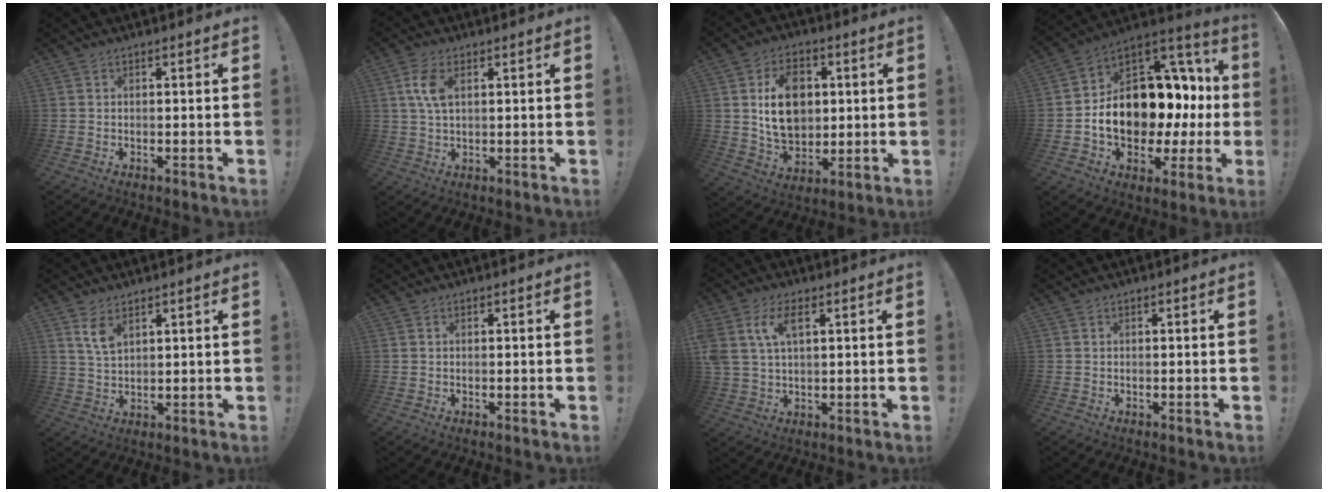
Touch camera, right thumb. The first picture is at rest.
{"total": 6.8, "force": [2.0, 3.7, 5.3], "torque": [-0.113, 0.000, 0.034]}
{"total": 15.7, "force": [2.8, 11.7, 10.2], "torque": [-0.146, 0.000, 0.055]}
{"total": 18.2, "force": [-1.8, 12.3, 13.3], "torque": [-0.199, -0.008, -0.004]}
{"total": 5.6, "force": [3.3, 2.8, 3.6], "torque": [-0.056, -0.019, 0.059]}
{"total": 0.0}
{"total": 8.6, "force": [3.4, 4.9, 6.1], "torque": [-0.140, 0.000, 0.063]}
{"total": 0.0}